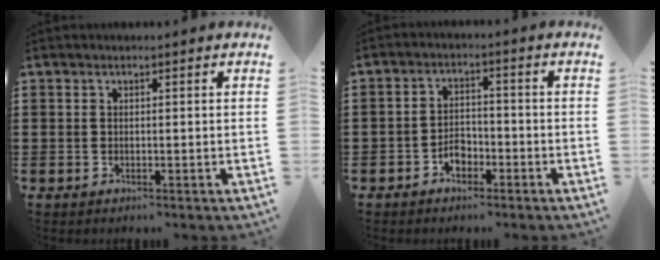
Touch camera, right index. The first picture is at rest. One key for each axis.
{"total": 3.2, "fx": -2.1, "fy": 2.1, "fz": 1.3, "tx": -0.025, "ty": 0.007, "tz": -0.042}